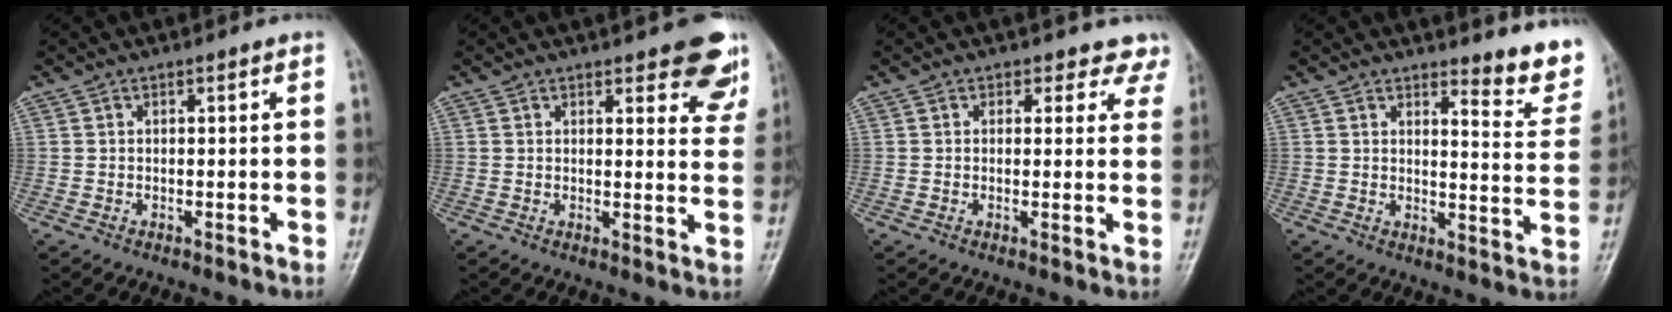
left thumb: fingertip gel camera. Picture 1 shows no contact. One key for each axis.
{"total": 9.4, "fx": 6.6, "fy": 3.3, "fz": 5.8, "tx": -0.029, "ty": -0.034, "tz": 0.068}
{"total": 4.8, "fx": 3.9, "fy": 2.9, "fz": -0.1, "tx": 0.045, "ty": -0.015, "tz": 0.018}
{"total": 8.4, "fx": 7.2, "fy": 2.2, "fz": 3.7, "tx": -0.017, "ty": -0.066, "tz": 0.077}